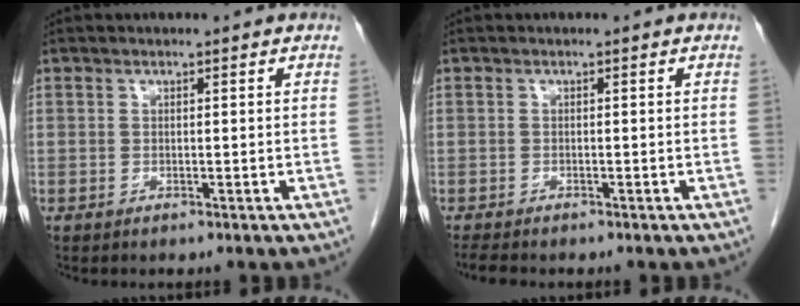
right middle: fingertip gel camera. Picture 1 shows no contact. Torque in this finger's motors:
{"motor_torque": [0.11, -0.05, -0.02, 0.00]}